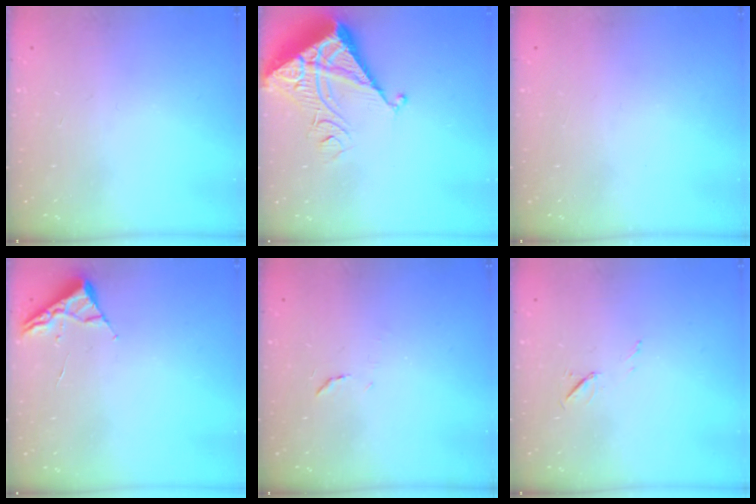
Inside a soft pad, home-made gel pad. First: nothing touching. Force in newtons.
{"total": 7.4, "press": 7.3, "slide": 0.8}
{"total": 1.5, "press": 1.5, "slide": 0.1}
{"total": 2.6, "press": 2.6, "slide": 0.3}
{"total": 6.3, "press": 6.2, "slide": 0.6}
{"total": 5.0, "press": 4.6, "slide": 1.9}